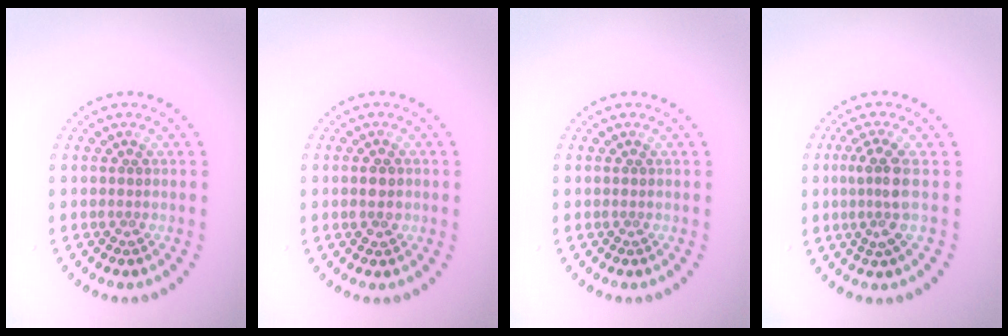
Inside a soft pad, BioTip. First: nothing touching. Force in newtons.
{"total": 2.0, "press": 2.0, "slide": 0.1}
{"total": 0.0}
{"total": 2.8, "press": 2.1, "slide": 1.8}